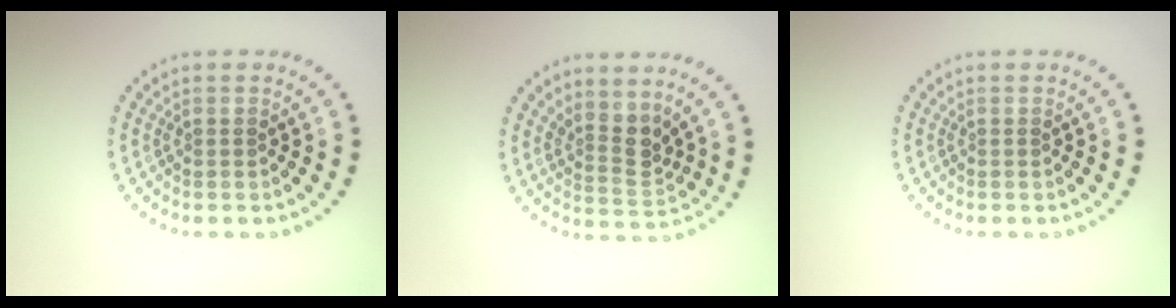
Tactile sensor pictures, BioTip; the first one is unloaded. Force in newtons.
{"total": 2.8, "press": 2.1, "slide": 1.9}
{"total": 0.0}